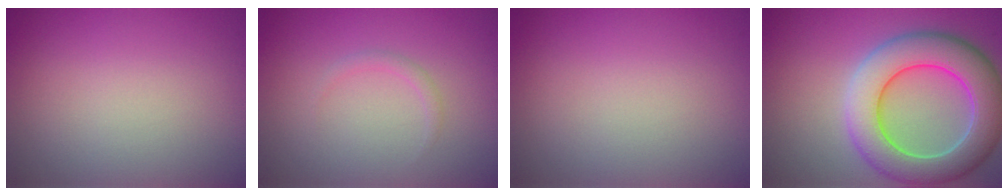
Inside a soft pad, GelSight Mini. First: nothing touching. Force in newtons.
{"total": 0.8, "press": 0.8, "slide": 0.1}
{"total": 0.0}
{"total": 8.7, "press": 8.6, "slide": 0.6}